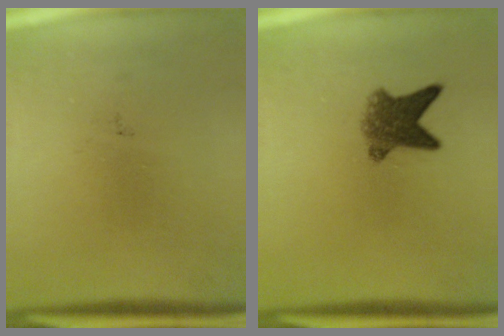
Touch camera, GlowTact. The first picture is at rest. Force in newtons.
{"total": 5.6}